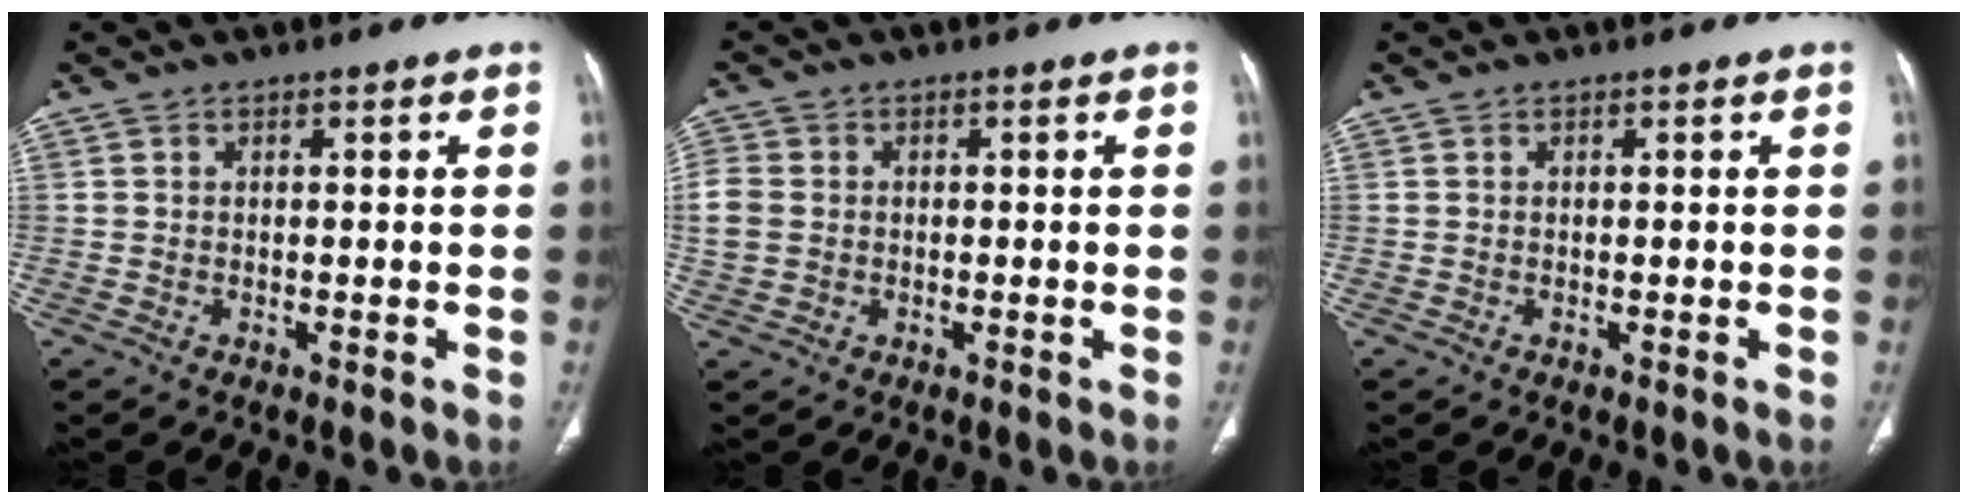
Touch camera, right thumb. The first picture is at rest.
{"total": 5.1, "force": [-0.1, 4.2, 2.8], "torque": [-0.076, 0.007, 0.001]}
{"total": 0.0}